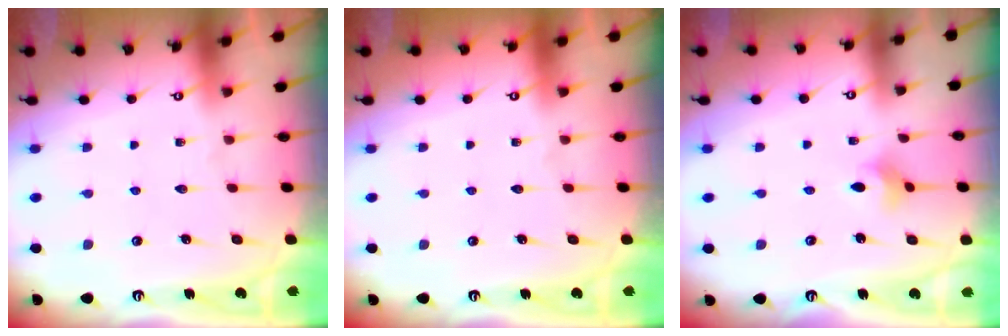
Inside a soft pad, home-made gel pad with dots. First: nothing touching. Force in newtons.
{"total": 0.0}
{"total": 3.0, "press": 3.0, "slide": 0.6}